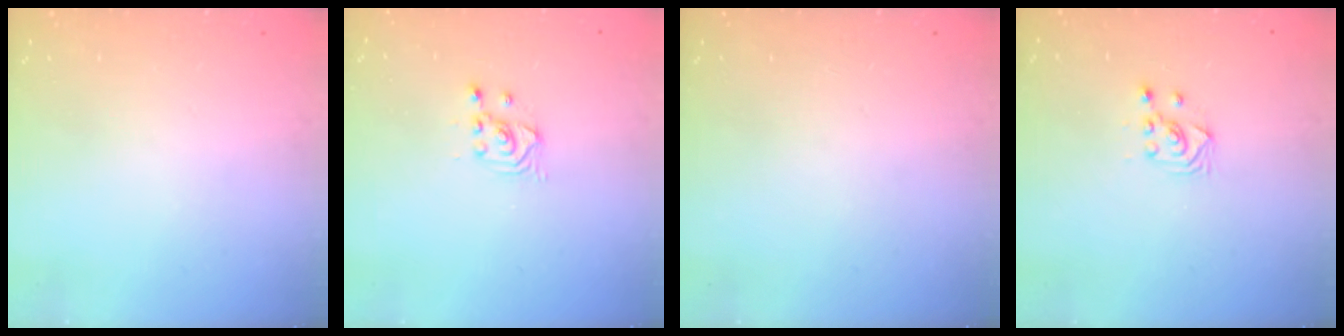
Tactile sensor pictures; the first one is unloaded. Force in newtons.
{"total": 2.5, "press": 2.5, "slide": 0.3}
{"total": 0.0}
{"total": 2.6, "press": 2.6, "slide": 0.3}